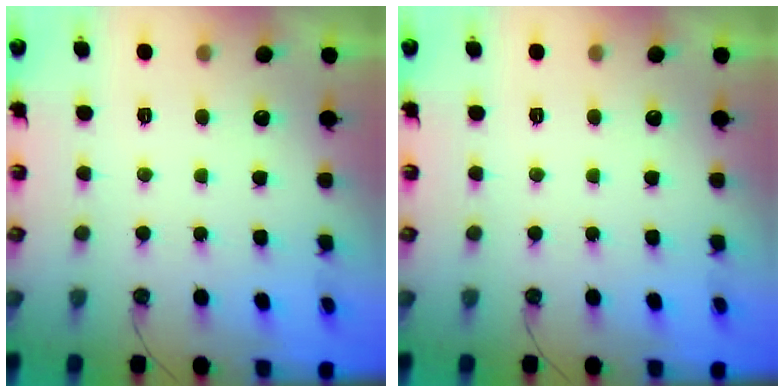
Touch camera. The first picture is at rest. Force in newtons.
{"total": 0.0}